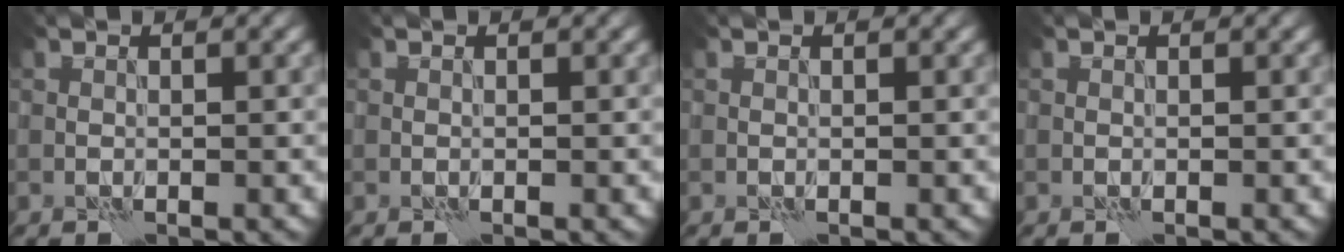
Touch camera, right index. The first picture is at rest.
{"total": 0.0}
{"total": 0.0}
{"total": 0.0}